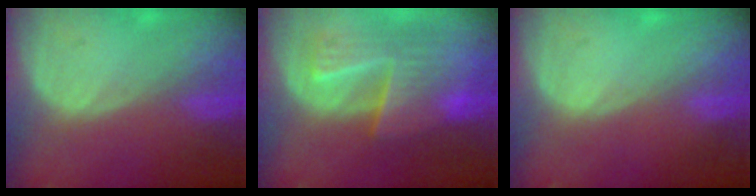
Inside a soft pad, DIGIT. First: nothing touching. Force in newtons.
{"total": 9.5, "press": 8.4, "slide": 4.5}
{"total": 0.0}